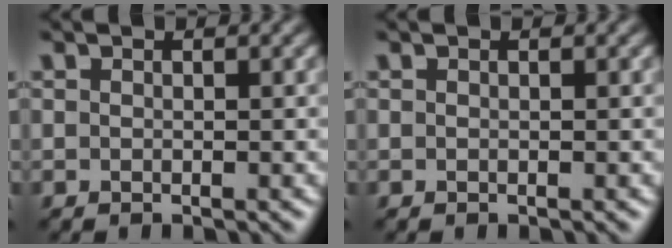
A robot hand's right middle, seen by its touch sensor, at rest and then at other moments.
{"total": 0.0}